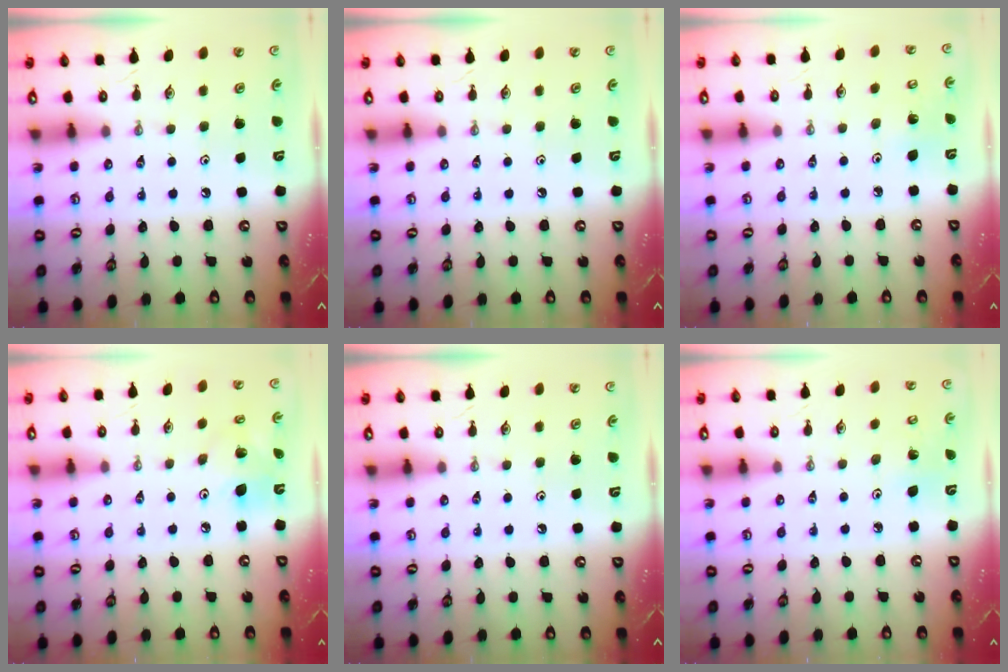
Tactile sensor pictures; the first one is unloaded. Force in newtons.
{"total": 0.0}
{"total": 3.3, "press": 3.2, "slide": 0.5}
{"total": 9.8, "press": 9.6, "slide": 1.8}
{"total": 0.0}
{"total": 4.4, "press": 4.1, "slide": 1.4}